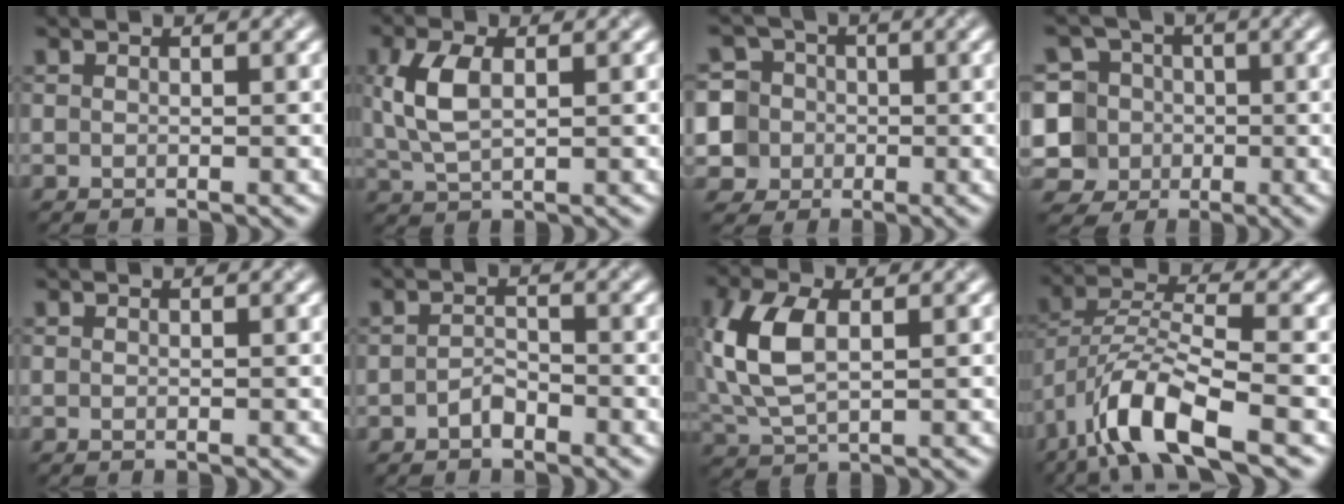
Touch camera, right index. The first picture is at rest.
{"total": 4.1, "force": [0.4, 2.2, 3.5], "torque": [-0.085, 0.013, 0.018]}
{"total": 8.2, "force": [-0.3, 7.9, 2.1], "torque": [-0.049, 0.028, -0.022]}
{"total": 9.0, "force": [-0.4, 8.4, 3.3], "torque": [-0.074, 0.038, -0.046]}
{"total": 0.0}
{"total": 1.6, "force": [-1.5, 0.4, 0.3], "torque": [-0.008, 0.009, -0.022]}
{"total": 6.6, "force": [0.5, 3.7, 5.4], "torque": [-0.138, 0.013, 0.017]}
{"total": 7.9, "force": [-5.1, 2.2, 5.6], "torque": [-0.106, 0.011, -0.096]}